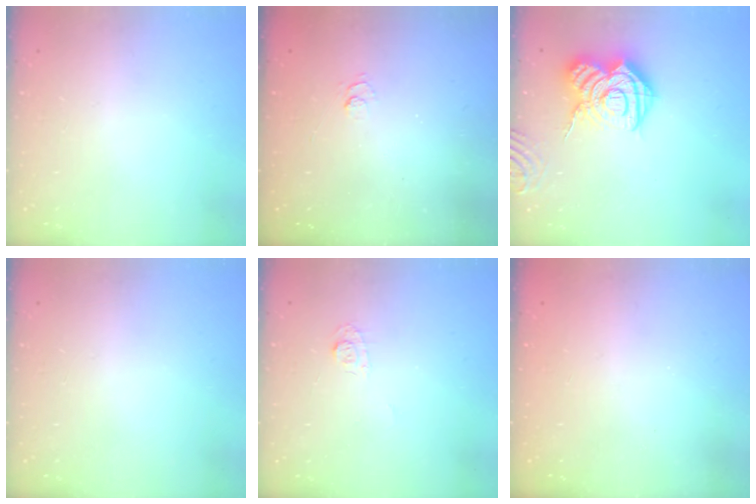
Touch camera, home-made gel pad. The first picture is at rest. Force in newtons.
{"total": 2.7, "press": 2.2, "slide": 1.5}
{"total": 17.2, "press": 17.2, "slide": 1.5}
{"total": 0.0}
{"total": 4.3, "press": 4.2, "slide": 0.6}
{"total": 2.3, "press": 2.2, "slide": 0.8}